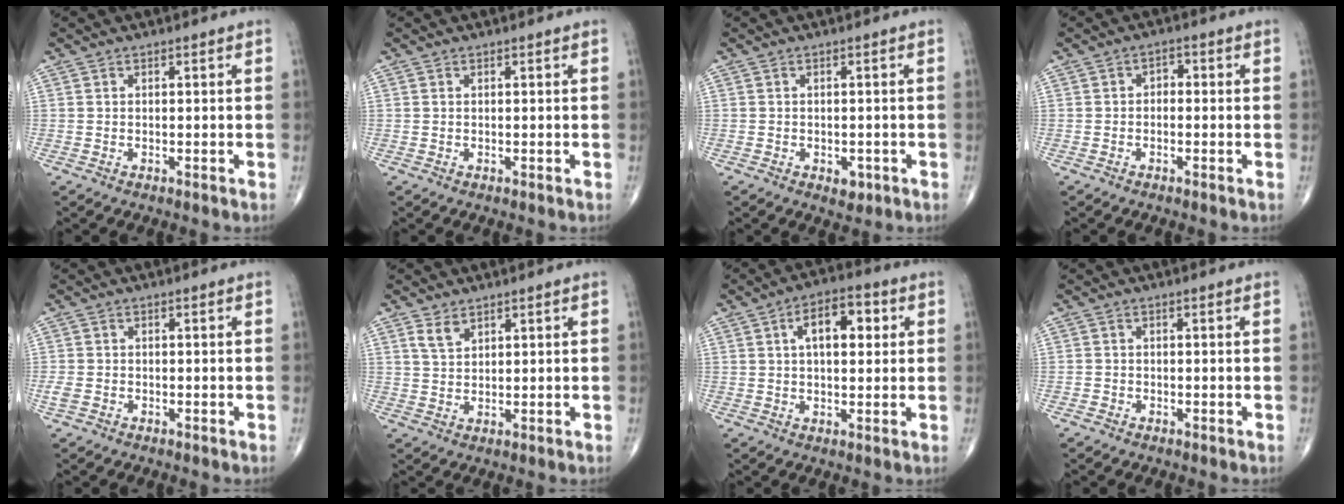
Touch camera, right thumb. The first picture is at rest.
{"total": 0.0}
{"total": 2.3, "force": [-0.9, 1.6, 1.5], "torque": [-0.010, 0.000, -0.007]}
{"total": 2.0, "force": [-0.3, 1.4, 1.3], "torque": [-0.007, 0.012, -0.014]}
{"total": 2.0, "force": [-0.8, 1.5, 1.1], "torque": [-0.029, 0.002, -0.014]}
{"total": 3.0, "force": [2.0, 1.6, 1.6], "torque": [-0.025, -0.011, 0.045]}
{"total": 9.2, "force": [2.4, 4.7, 7.6], "torque": [-0.098, 0.014, 0.032]}
{"total": 0.9, "force": [-0.5, 0.7, 0.1], "torque": [0.002, 0.004, -0.012]}